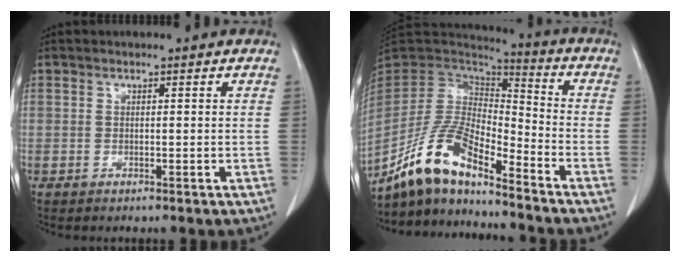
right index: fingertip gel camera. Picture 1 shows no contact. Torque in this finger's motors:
{"motor_torque": [1.08, -1.05, 0.76, 0.14]}